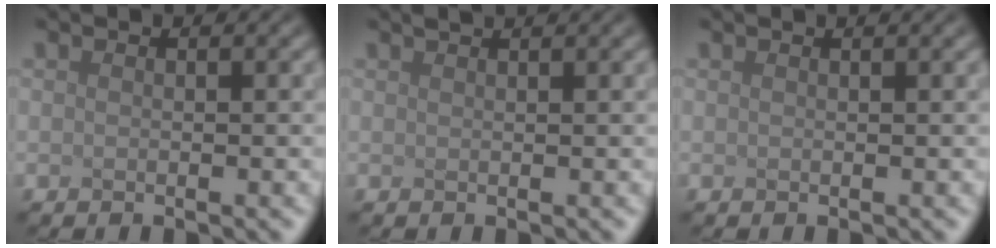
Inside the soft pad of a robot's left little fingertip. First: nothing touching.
{"total": 1.8, "force": [1.4, 0.6, 1.0], "torque": [0.001, 0.009, -0.005]}
{"total": 0.7, "force": [0.6, 0.2, 0.4], "torque": [-0.002, 0.001, 0.001]}